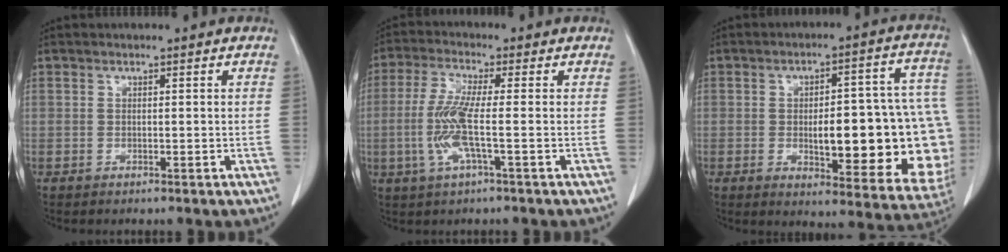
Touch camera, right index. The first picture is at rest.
{"total": 7.4, "force": [-1.5, 0.4, 7.3], "torque": [-0.158, -0.005, -0.036]}
{"total": 23.3, "force": [-2.6, 6.6, 22.2], "torque": [-0.196, 0.032, -0.009]}